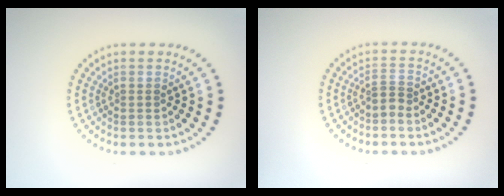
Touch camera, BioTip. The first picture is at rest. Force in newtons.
{"total": 1.1, "press": 0.7, "slide": 0.8}